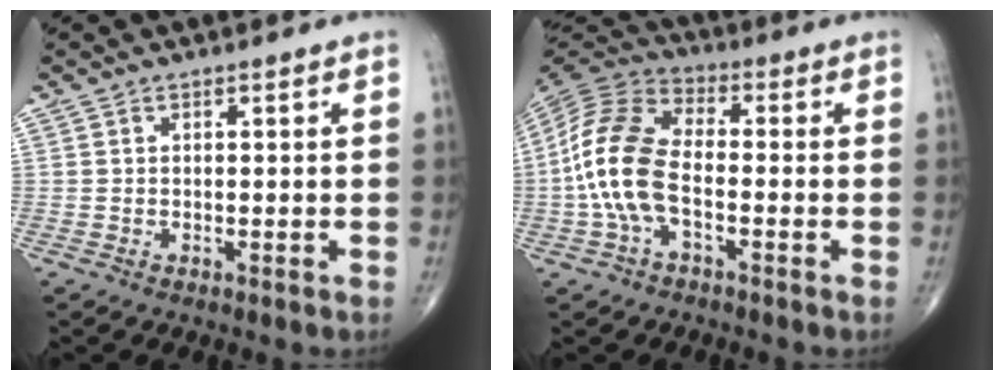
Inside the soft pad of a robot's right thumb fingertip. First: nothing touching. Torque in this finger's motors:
{"motor_torque": [-0.18, 0.69, 1.65, -0.01, 0.54]}